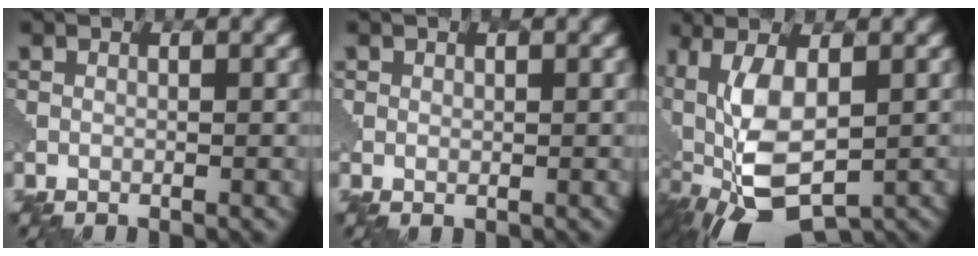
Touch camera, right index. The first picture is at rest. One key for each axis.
{"total": 0.8, "fx": 0.4, "fy": 0.6, "fz": 0.3, "tx": -0.002, "ty": 0.000, "tz": 0.005}
{"total": 12.4, "fx": -0.6, "fy": 6.0, "fz": 10.8, "tx": -0.207, "ty": -0.008, "tz": 0.004}